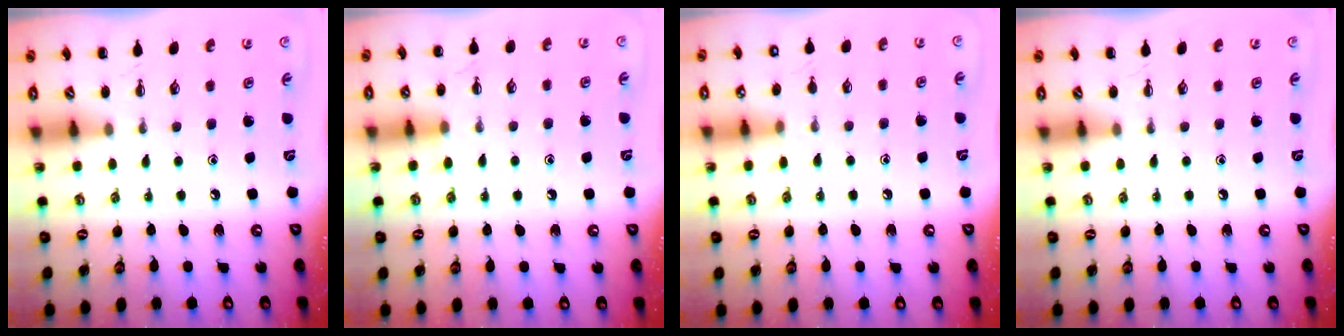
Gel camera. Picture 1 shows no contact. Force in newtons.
{"total": 8.9, "press": 8.7, "slide": 2.2}
{"total": 7.0, "press": 6.9, "slide": 1.6}
{"total": 0.0}